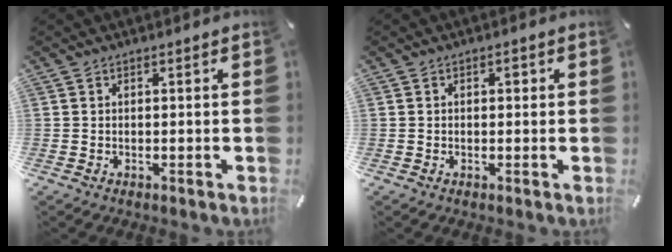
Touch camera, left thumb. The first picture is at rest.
{"total": 1.3, "force": [0.2, 0.9, 0.9], "torque": [-0.010, 0.004, -0.001]}